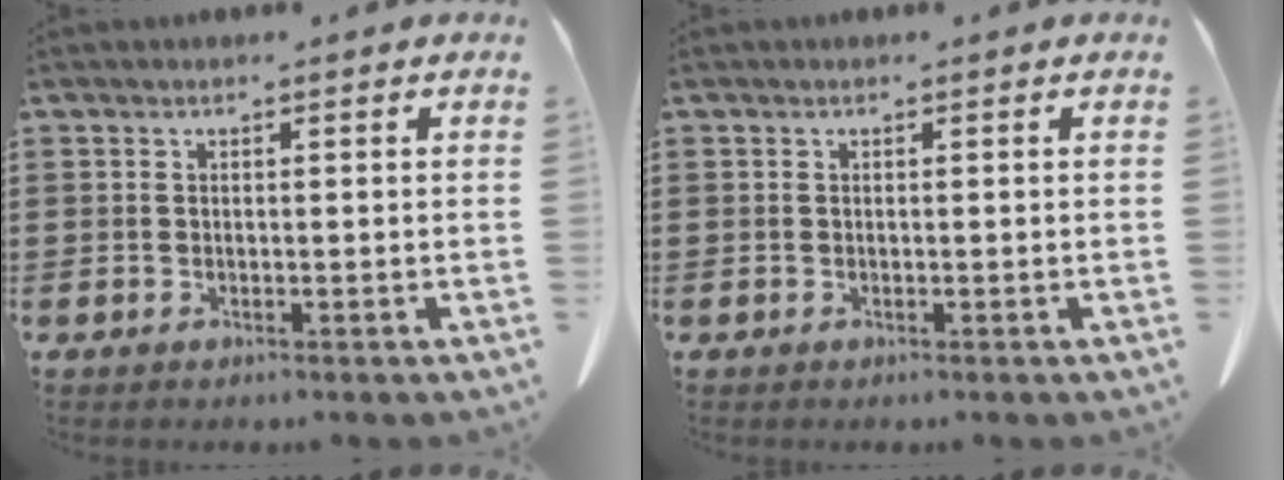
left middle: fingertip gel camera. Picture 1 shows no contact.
{"total": 0.0}